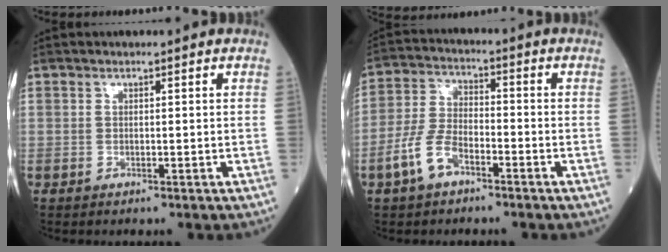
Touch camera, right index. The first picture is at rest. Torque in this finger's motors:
{"motor_torque": [0.78, -0.38, 0.39, 0.05]}